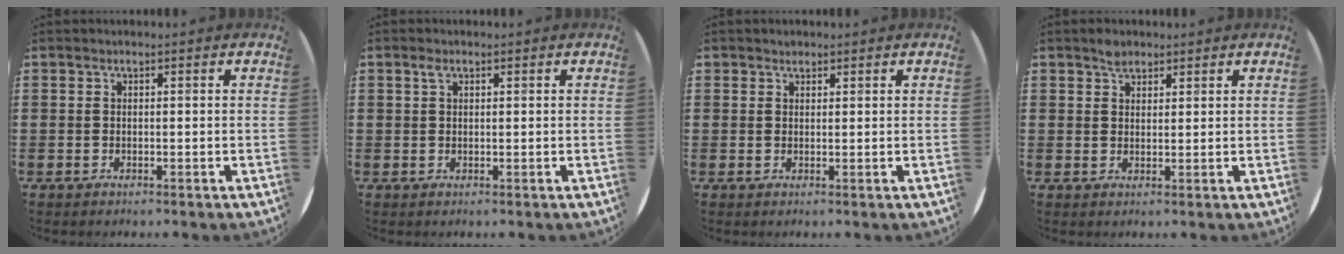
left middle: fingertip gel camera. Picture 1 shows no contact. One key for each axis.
{"total": 1.2, "fx": 0.6, "fy": 0.7, "fz": 0.8, "tx": -0.009, "ty": 0.002, "tz": 0.010}
{"total": 0.9, "fx": 0.8, "fy": 0.4, "fz": -0.1, "tx": 0.001, "ty": 0.002, "tz": 0.017}
{"total": 2.0, "fx": 1.7, "fy": 0.9, "fz": 0.4, "tx": -0.003, "ty": -0.001, "tz": 0.031}